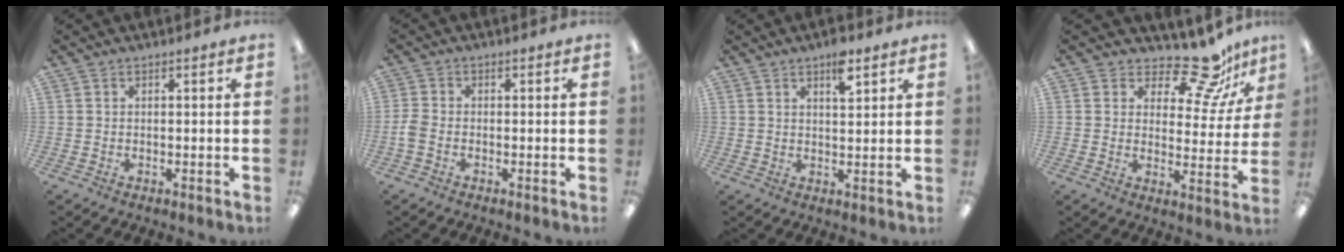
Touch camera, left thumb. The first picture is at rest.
{"total": 2.9, "force": [-1.1, 1.7, 2.0], "torque": [-0.046, 0.002, -0.022]}
{"total": 5.5, "force": [3.7, 2.0, 3.6], "torque": [-0.048, -0.017, 0.059]}
{"total": 13.8, "force": [11.1, 5.0, 6.6], "torque": [-0.099, -0.077, 0.192]}